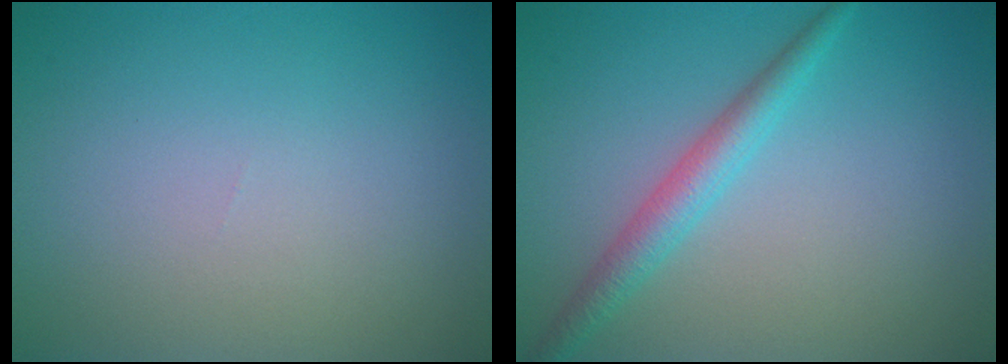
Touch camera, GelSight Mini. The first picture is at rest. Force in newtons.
{"total": 2.8, "press": 2.8, "slide": 0.1}